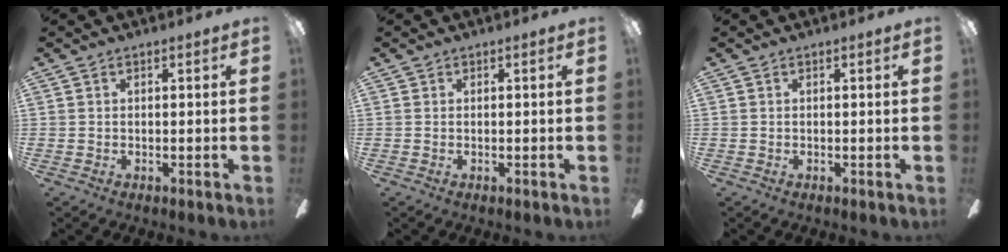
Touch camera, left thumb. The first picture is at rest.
{"total": 0.0}
{"total": 0.0}